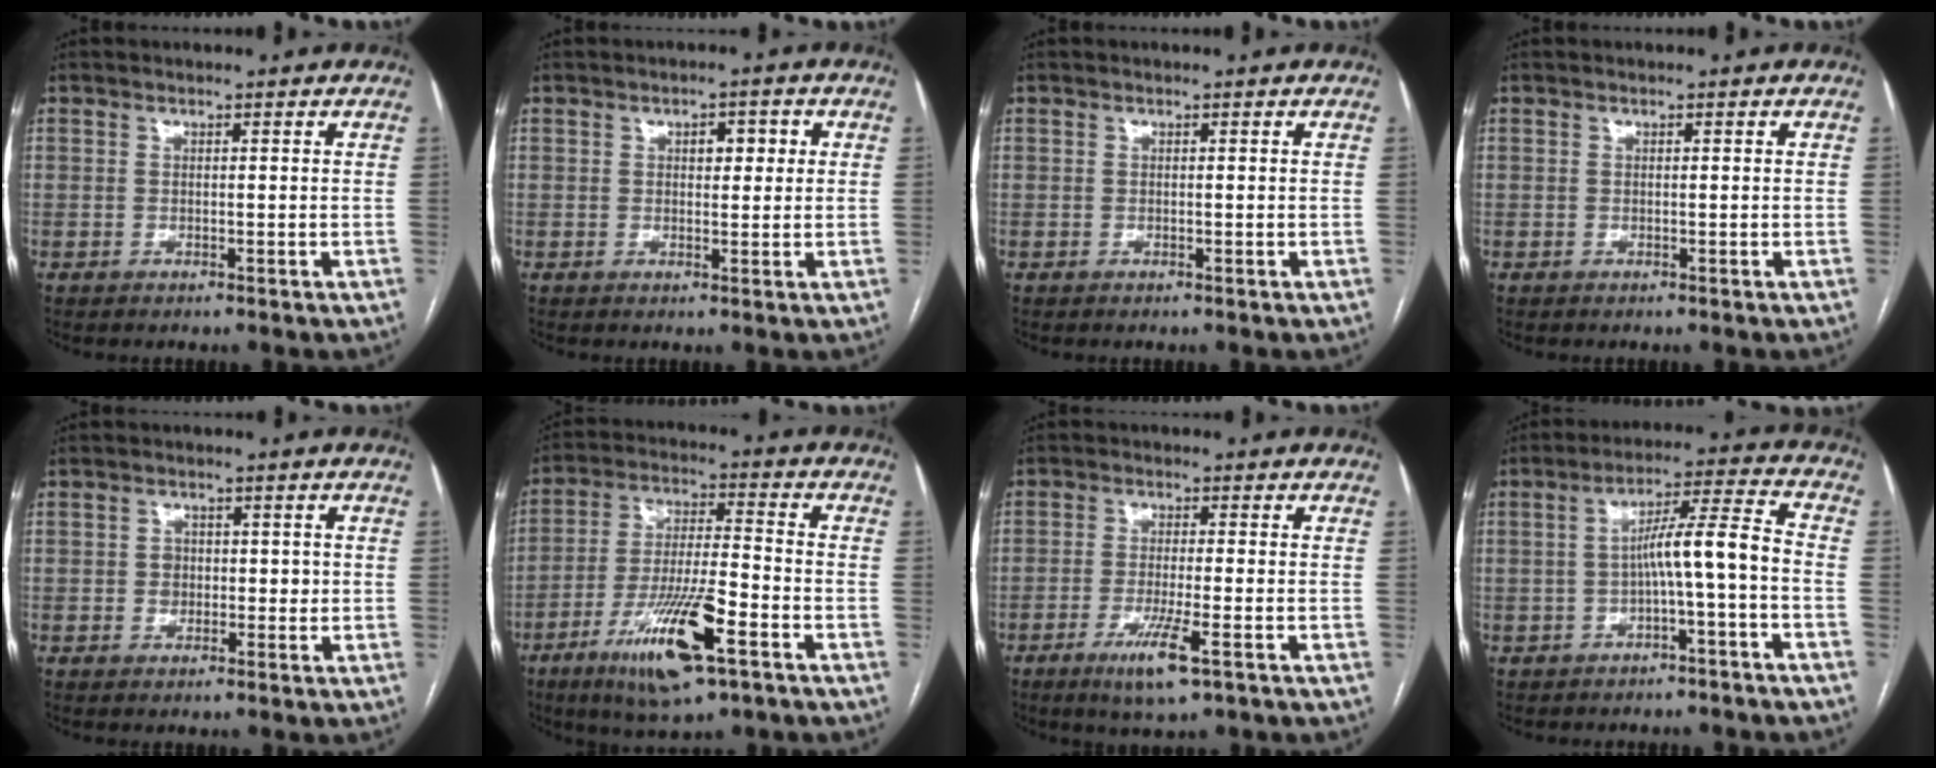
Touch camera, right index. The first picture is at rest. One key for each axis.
{"total": 3.0, "fx": 0.9, "fy": 1.3, "fz": 2.5, "tx": -0.036, "ty": 0.010, "tz": 0.013}
{"total": 0.0}
{"total": 0.0}
{"total": 2.8, "fx": 0.1, "fy": 2.3, "fz": 1.5, "tx": -0.015, "ty": 0.008, "tz": 0.002}
{"total": 15.2, "fx": -7.5, "fy": 2.6, "fz": 12.9, "tx": -0.243, "ty": -0.019, "tz": -0.128}
{"total": 6.3, "fx": -3.2, "fy": 0.2, "fz": 5.4, "tx": -0.103, "ty": -0.016, "tz": -0.054}
{"total": 7.7, "fx": -1.8, "fy": -0.3, "fz": 7.5, "tx": -0.120, "ty": 0.028, "tz": -0.026}